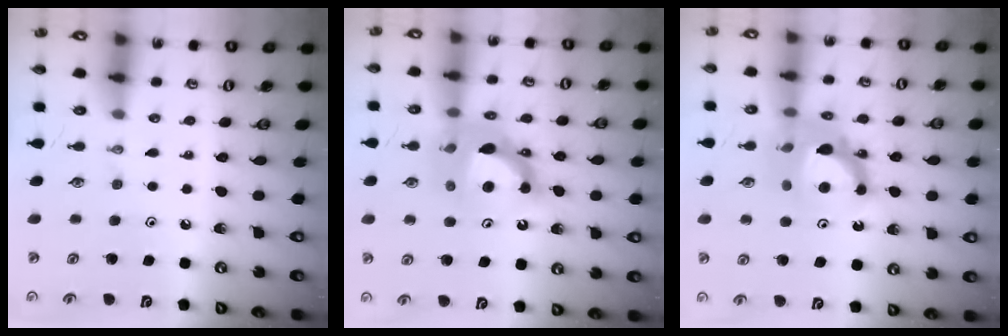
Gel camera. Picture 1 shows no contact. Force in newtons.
{"total": 12.5, "press": 12.4, "slide": 1.9}
{"total": 12.7, "press": 12.5, "slide": 2.1}